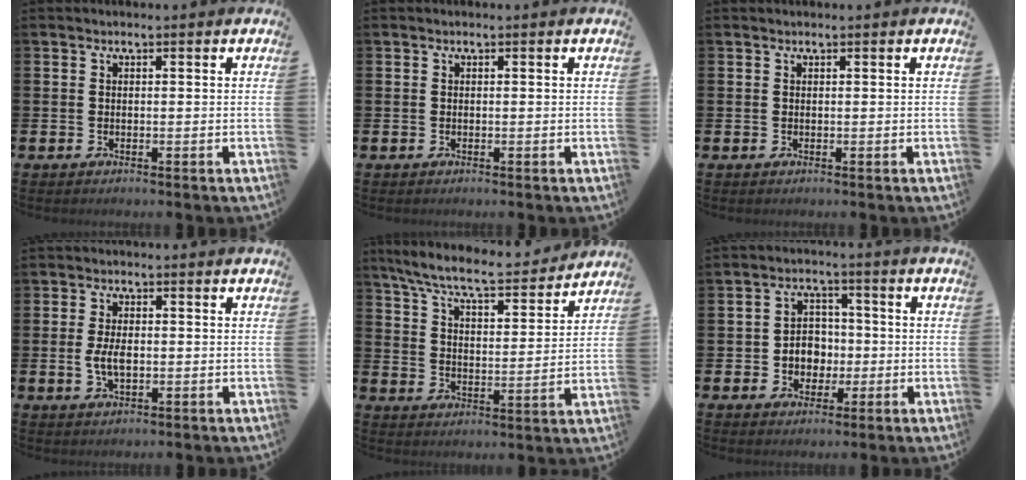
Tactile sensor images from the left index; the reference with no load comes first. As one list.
[{"total": 0.0}, {"total": 0.0}, {"total": 3.6, "force": [-0.2, 1.9, 3.0], "torque": [-0.051, -0.004, -0.010]}, {"total": 8.0, "force": [7.3, 1.0, 3.0], "torque": [-0.096, -0.049, 0.126]}, {"total": 4.2, "force": [-0.6, 3.8, 1.6], "torque": [-0.029, 0.003, -0.020]}]